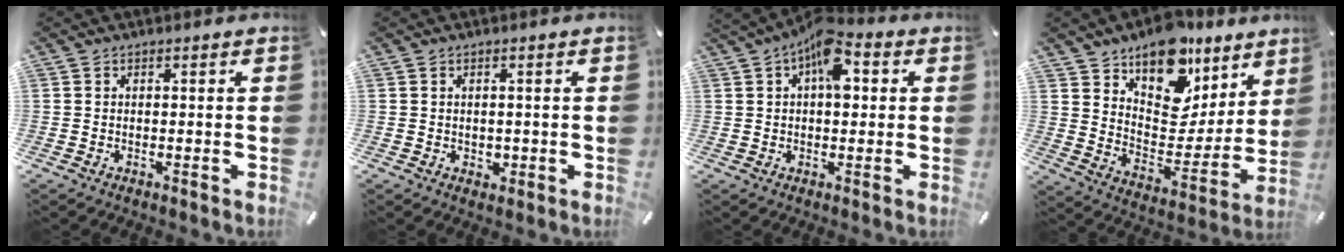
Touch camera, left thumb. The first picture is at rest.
{"total": 1.6, "force": [-0.1, 1.5, 0.6], "torque": [-0.012, 0.003, -0.003]}
{"total": 9.5, "force": [3.1, 5.3, 7.3], "torque": [-0.092, -0.012, 0.050]}
{"total": 16.1, "force": [12.5, 9.0, 4.8], "torque": [-0.061, -0.116, 0.222]}